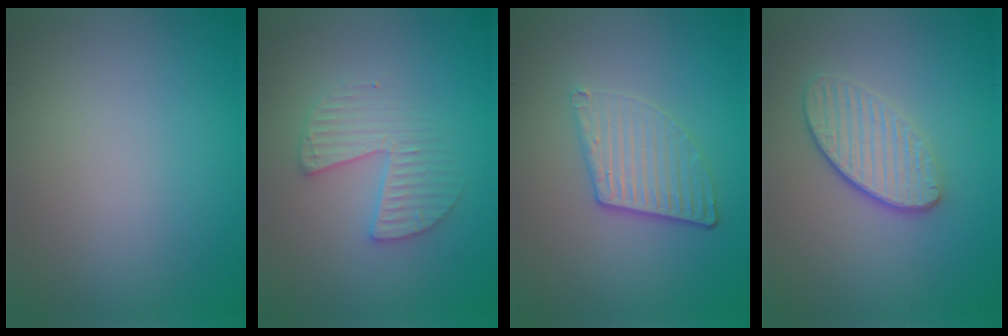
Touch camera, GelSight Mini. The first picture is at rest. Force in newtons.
{"total": 3.1, "press": 3.0, "slide": 0.5}
{"total": 3.6, "press": 2.9, "slide": 2.1}
{"total": 3.7, "press": 2.9, "slide": 2.3}